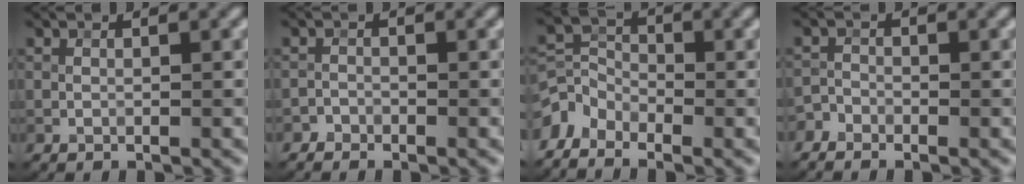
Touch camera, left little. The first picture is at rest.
{"total": 0.9, "force": [-0.8, 0.4, 0.0], "torque": [-0.001, 0.004, -0.016]}
{"total": 3.2, "force": [-2.4, 1.9, 1.0], "torque": [-0.019, 0.003, -0.058]}
{"total": 1.5, "force": [-1.3, 0.6, 0.2], "torque": [-0.011, 0.005, -0.031]}